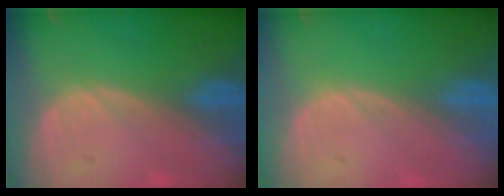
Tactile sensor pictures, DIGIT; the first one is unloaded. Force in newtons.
{"total": 0.0}